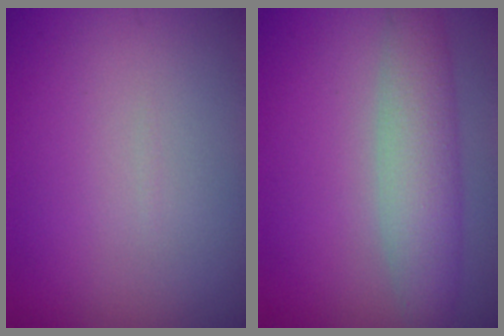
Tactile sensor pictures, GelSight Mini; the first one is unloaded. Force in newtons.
{"total": 4.6, "press": 4.6, "slide": 0.1}